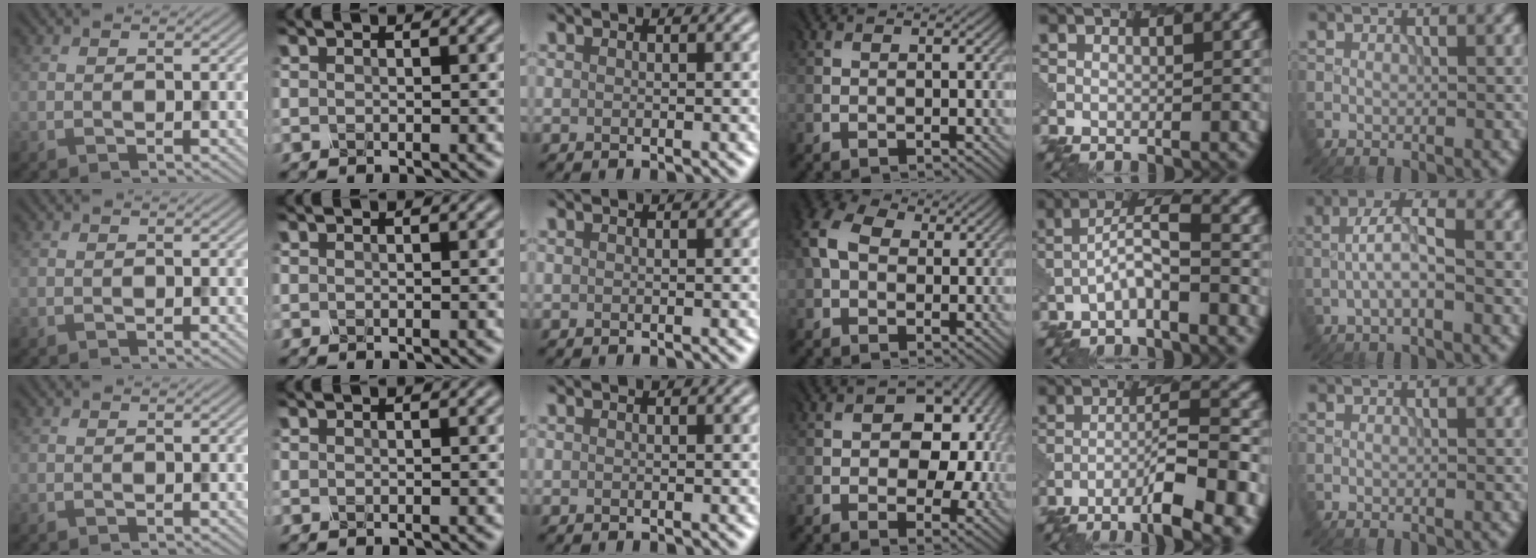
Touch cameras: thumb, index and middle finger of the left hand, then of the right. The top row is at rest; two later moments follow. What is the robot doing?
{"motion": "dispense", "object": "pipette"}